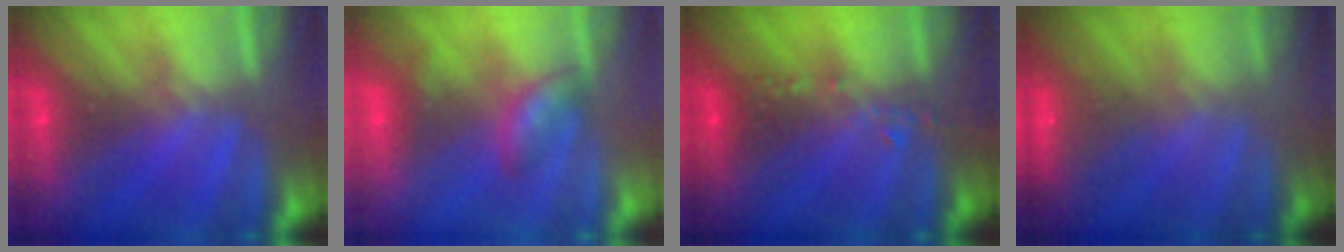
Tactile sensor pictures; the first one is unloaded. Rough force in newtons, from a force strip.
{"total": 2.4}
{"total": 2.4}
{"total": 2.8}